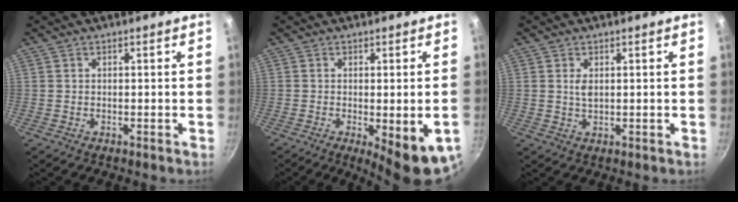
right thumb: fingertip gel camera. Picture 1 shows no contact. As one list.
[{"total": 10.4, "force": [-3.5, 2.7, 9.4], "torque": [-0.112, -0.010, -0.039]}, {"total": 2.1, "force": [0.5, 1.2, 1.6], "torque": [-0.027, -0.002, 0.009]}]